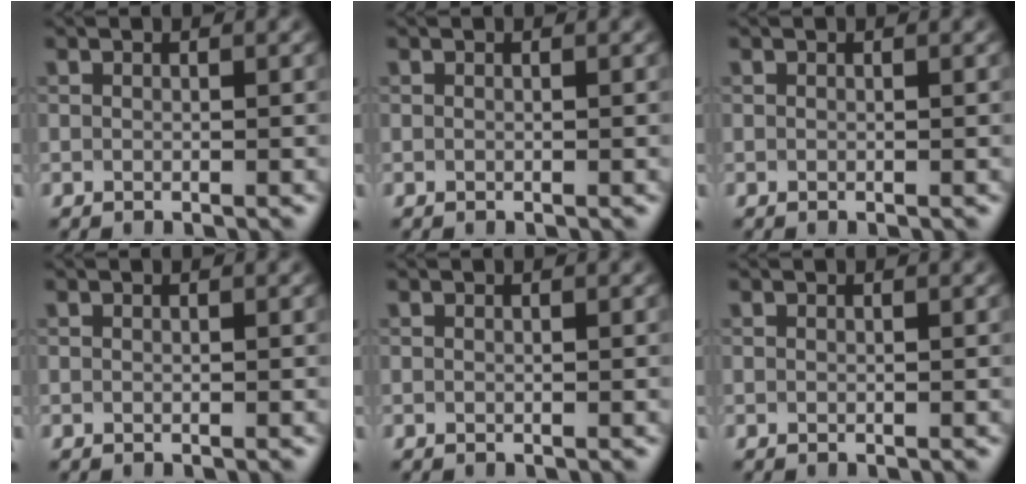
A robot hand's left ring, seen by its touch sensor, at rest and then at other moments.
{"total": 0.0}
{"total": 0.0}
{"total": 0.0}
{"total": 0.0}
{"total": 0.0}